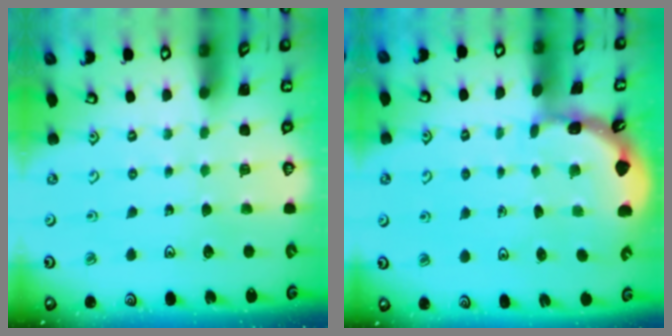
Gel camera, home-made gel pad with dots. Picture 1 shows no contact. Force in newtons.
{"total": 1.8, "press": 1.8, "slide": 0.1}